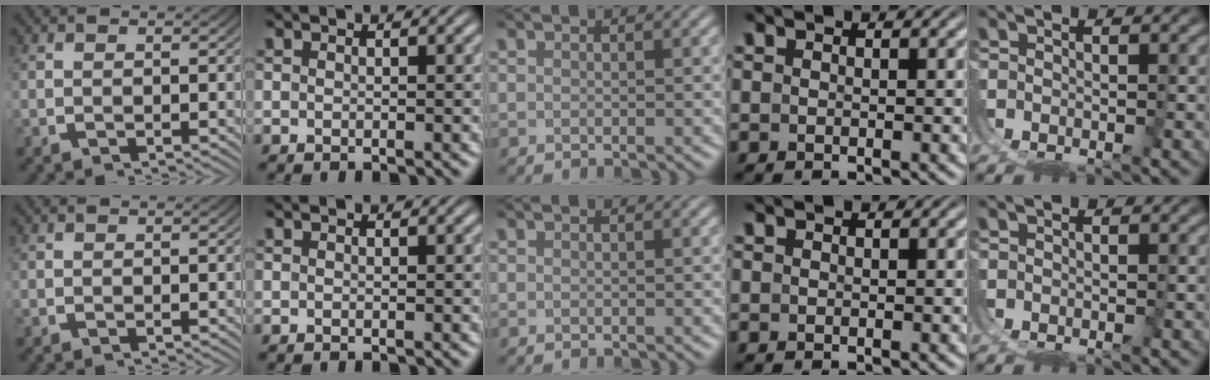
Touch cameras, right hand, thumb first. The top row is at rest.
{}